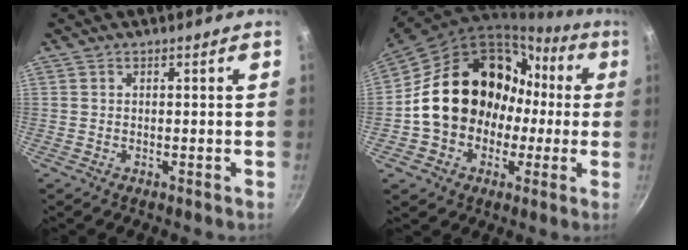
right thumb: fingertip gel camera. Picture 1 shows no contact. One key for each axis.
{"total": 21.2, "fx": 0.2, "fy": 17.3, "fz": 12.2, "tx": -0.185, "ty": 0.072, "tz": 0.015}